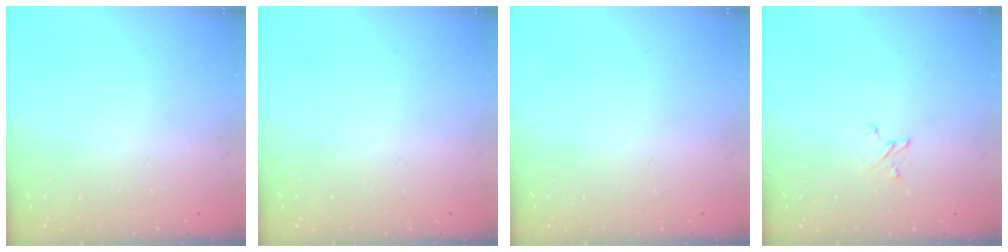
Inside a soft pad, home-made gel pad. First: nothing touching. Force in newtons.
{"total": 0.0}
{"total": 0.0}
{"total": 2.4, "press": 2.4, "slide": 0.2}